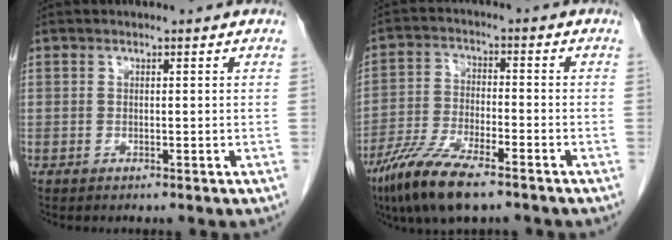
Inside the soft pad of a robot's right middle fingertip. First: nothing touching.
{"total": 10.7, "force": [-7.5, 2.3, 7.3], "torque": [-0.149, -0.024, -0.140]}